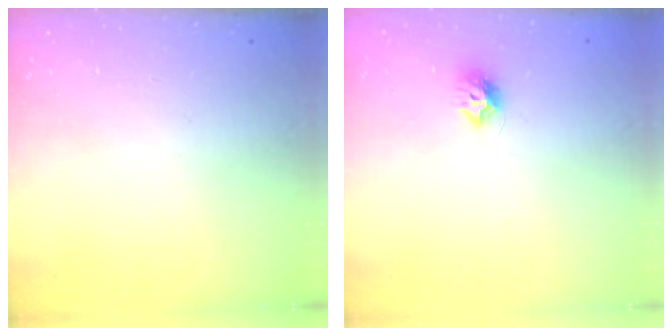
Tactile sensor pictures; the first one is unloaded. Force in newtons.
{"total": 7.1, "press": 7.1, "slide": 0.5}